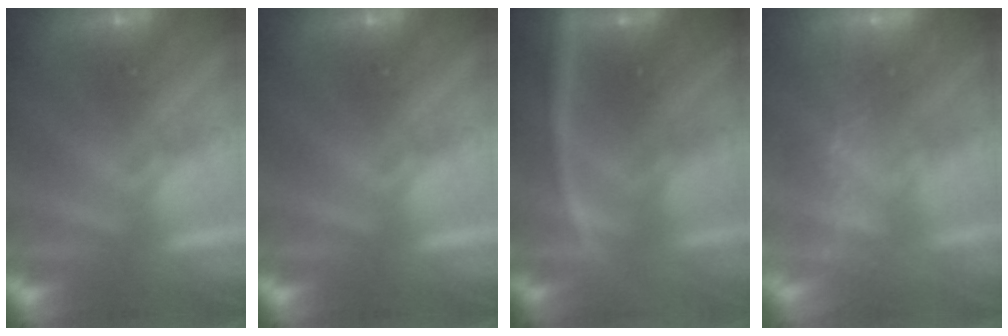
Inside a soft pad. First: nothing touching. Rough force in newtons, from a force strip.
{"total": 0.0}
{"total": 3.3}
{"total": 3.4}